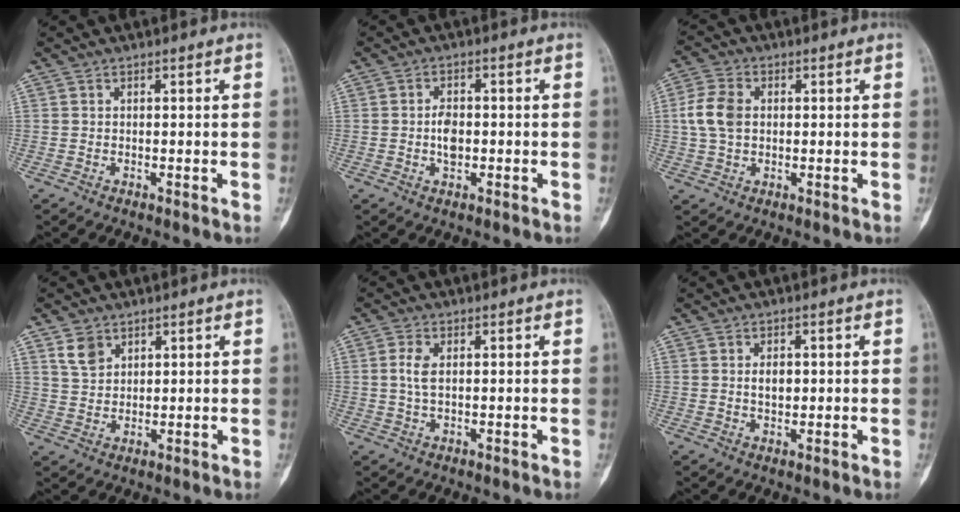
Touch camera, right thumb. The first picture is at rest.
{"total": 3.7, "force": [-0.6, 2.2, 2.9], "torque": [-0.044, 0.004, -0.014]}
{"total": 7.0, "force": [0.7, 4.9, 4.9], "torque": [-0.104, 0.010, 0.010]}
{"total": 4.5, "force": [2.7, 3.1, 1.8], "torque": [-0.020, -0.014, 0.060]}
{"total": 3.5, "force": [0.6, 1.8, 2.9], "torque": [-0.064, 0.001, 0.010]}
{"total": 2.7, "force": [0.4, 1.7, 2.1], "torque": [-0.022, -0.001, 0.007]}